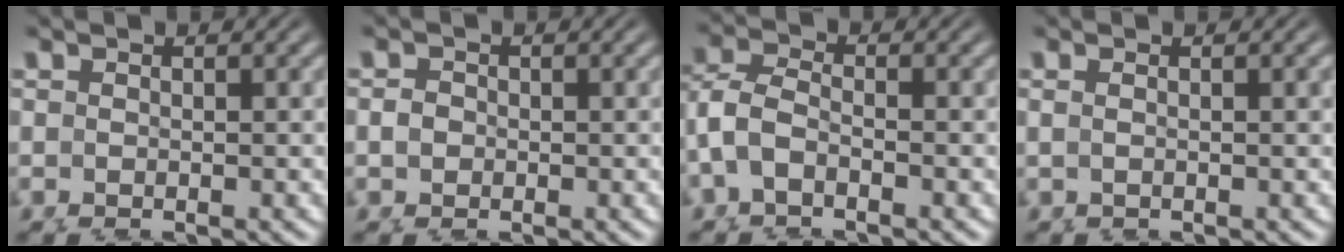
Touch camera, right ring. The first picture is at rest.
{"total": 0.8, "force": [0.1, 0.8, 0.0], "torque": [-0.003, -0.013, 0.007]}
{"total": 5.3, "force": [-0.1, 4.5, 2.6], "torque": [-0.087, -0.020, 0.000]}
{"total": 1.1, "force": [0.4, -0.8, 0.6], "torque": [-0.010, -0.001, 0.011]}